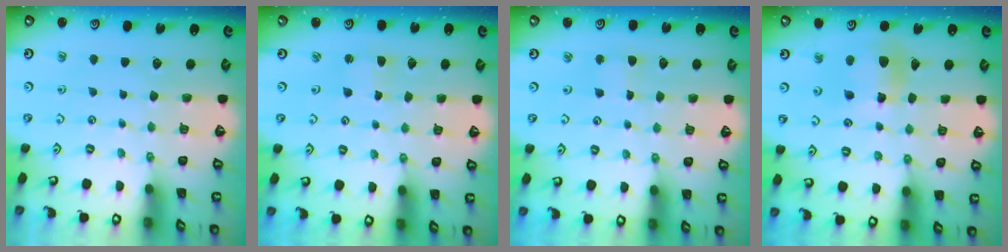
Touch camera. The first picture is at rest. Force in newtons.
{"total": 2.7, "press": 2.7, "slide": 0.2}
{"total": 2.6, "press": 2.6, "slide": 0.3}
{"total": 10.5, "press": 10.4, "slide": 1.4}